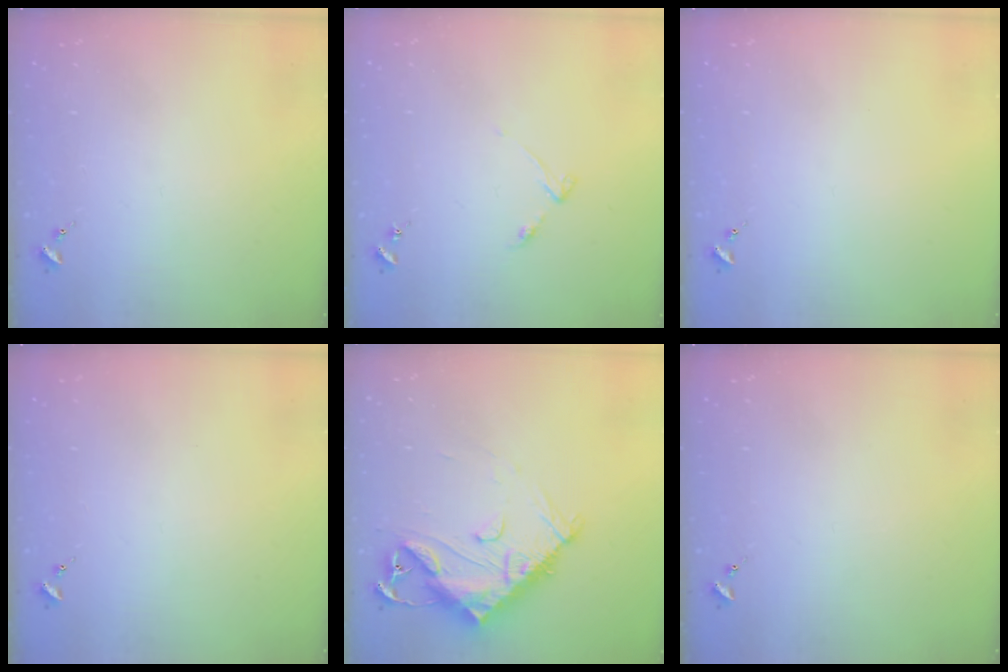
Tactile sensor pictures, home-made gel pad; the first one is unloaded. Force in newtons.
{"total": 4.2, "press": 4.1, "slide": 0.4}
{"total": 0.0}
{"total": 0.0}
{"total": 14.6, "press": 14.5, "slide": 1.1}
{"total": 0.0}